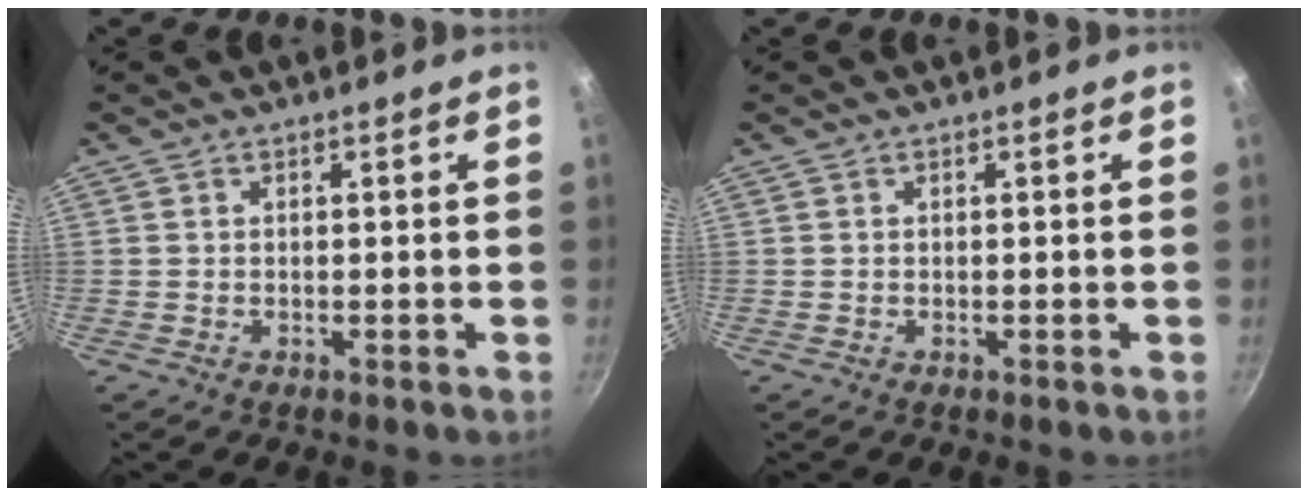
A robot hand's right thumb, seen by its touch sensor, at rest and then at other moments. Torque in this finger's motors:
{"motor_torque": [-0.02, 0.01, 0.10, 0.01, 0.01]}